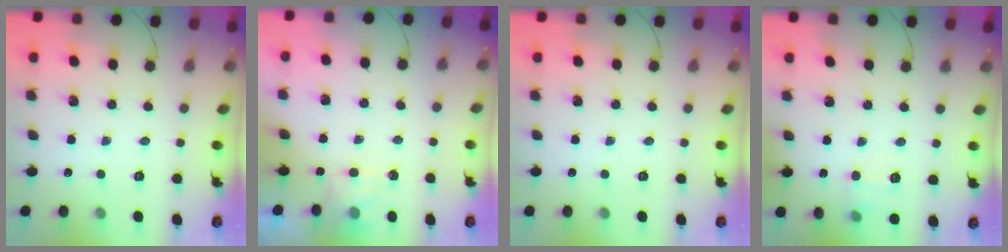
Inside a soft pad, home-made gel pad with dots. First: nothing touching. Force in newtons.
{"total": 2.4, "press": 1.9, "slide": 1.4}
{"total": 0.0}
{"total": 7.7, "press": 7.5, "slide": 1.9}